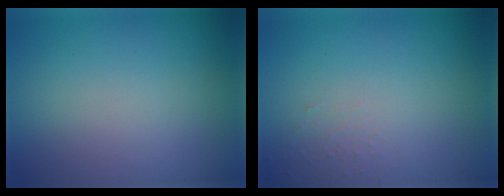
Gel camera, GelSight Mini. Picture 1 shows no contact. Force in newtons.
{"total": 1.1, "press": 1.0, "slide": 0.2}